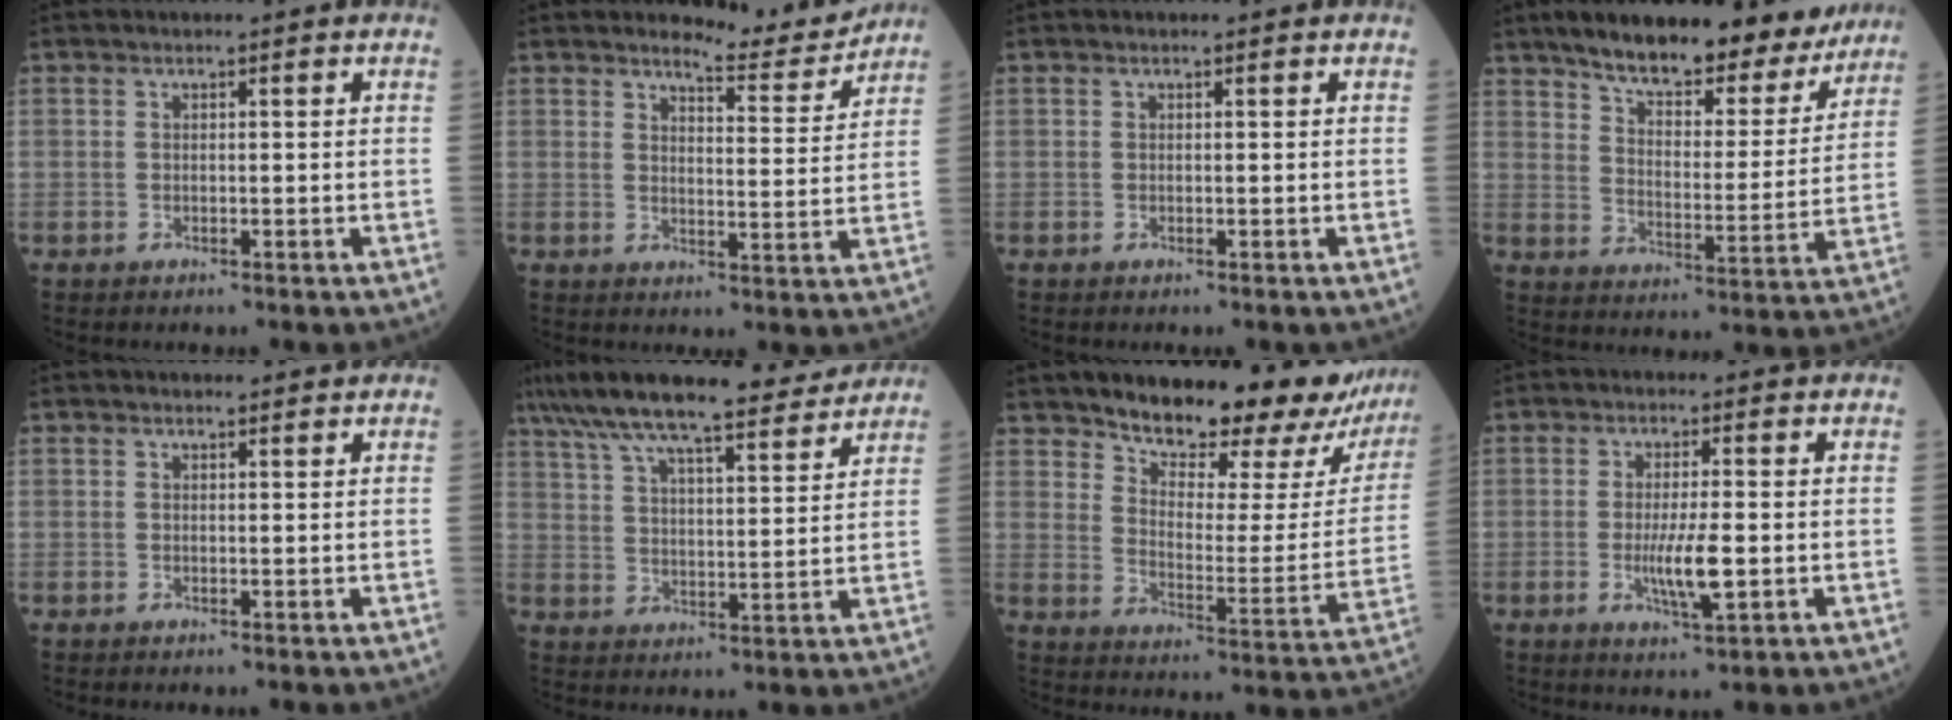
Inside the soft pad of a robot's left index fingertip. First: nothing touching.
{"total": 6.1, "force": [6.1, 0.1, 0.3], "torque": [-0.016, -0.028, 0.083]}
{"total": 0.0}
{"total": 19.3, "force": [16.5, 5.3, 8.5], "torque": [-0.116, -0.005, 0.231]}
{"total": 1.6, "force": [1.5, 0.3, 0.2], "torque": [-0.011, 0.006, 0.022]}
{"total": 18.3, "force": [15.6, 2.7, 9.0], "torque": [-0.163, 0.030, 0.244]}
{"total": 22.9, "force": [19.7, 5.4, 10.3], "torque": [-0.142, -0.057, 0.250]}
{"total": 5.2, "force": [-0.8, 0.6, 5.2], "torque": [-0.104, -0.011, -0.011]}